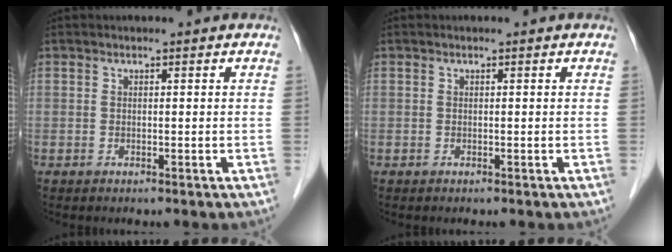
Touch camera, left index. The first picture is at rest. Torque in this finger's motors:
{"motor_torque": [0.00, 0.00, 0.00, 0.00]}